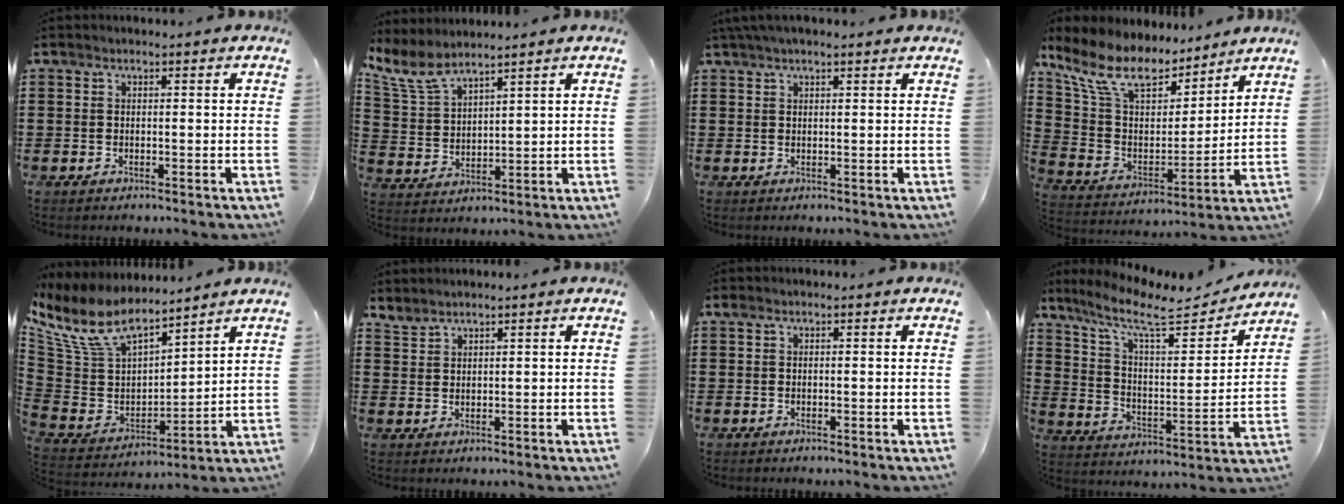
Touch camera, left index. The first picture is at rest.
{"total": 6.7, "force": [5.6, 1.9, 3.2], "torque": [-0.084, -0.020, 0.104]}
{"total": 2.0, "force": [1.5, 0.3, 1.3], "torque": [-0.026, 0.003, 0.028]}
{"total": 11.1, "force": [9.0, 4.1, 5.0], "torque": [-0.142, -0.045, 0.161]}
{"total": 11.1, "force": [8.7, 4.4, 5.3], "torque": [-0.149, -0.050, 0.158]}
{"total": 1.7, "force": [1.7, 0.1, 0.1], "torque": [-0.005, 0.000, 0.035]}
{"total": 0.0}
{"total": 10.1, "force": [7.9, 2.1, 5.8], "torque": [-0.136, -0.043, 0.132]}